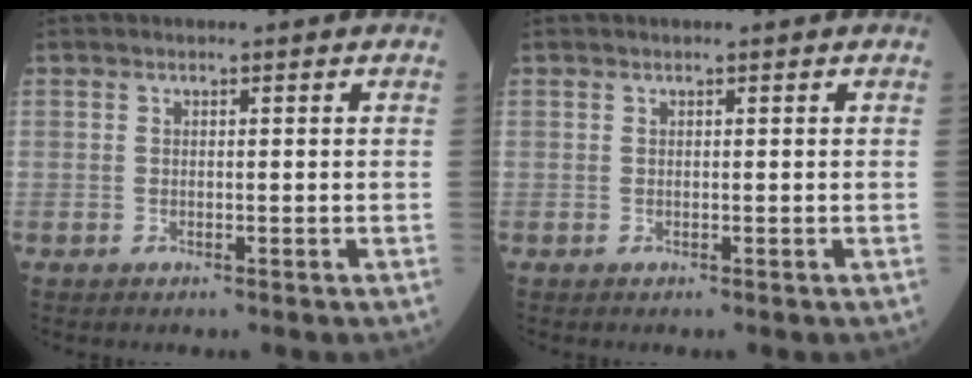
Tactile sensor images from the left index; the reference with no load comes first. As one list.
[{"total": 0.0}]